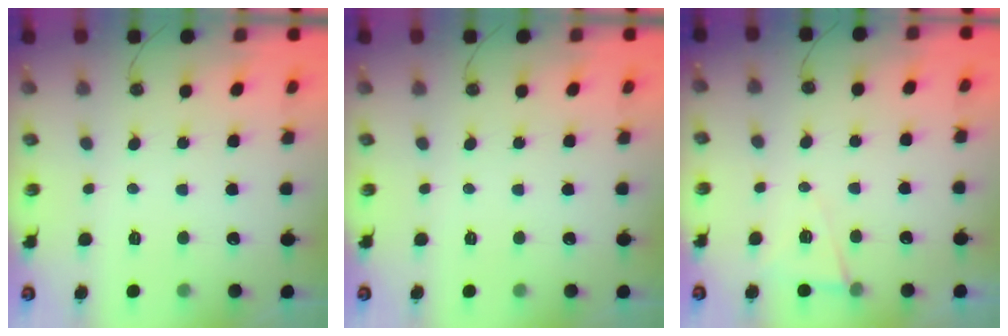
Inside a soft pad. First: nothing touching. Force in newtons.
{"total": 0.0}
{"total": 6.0, "press": 3.9, "slide": 4.6}